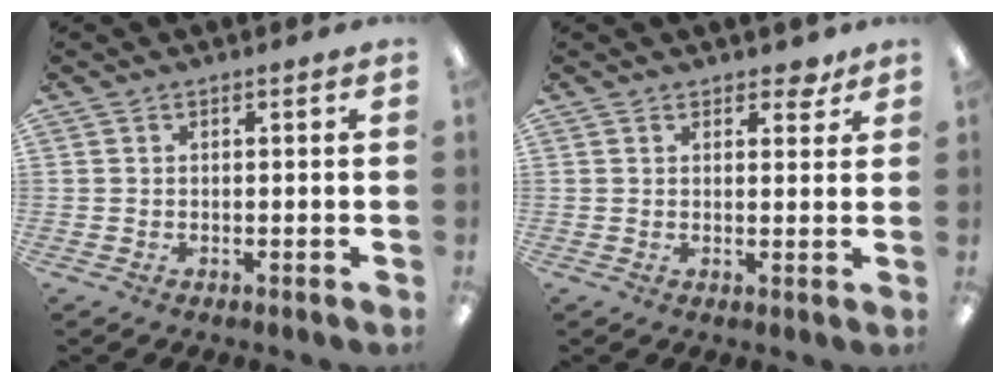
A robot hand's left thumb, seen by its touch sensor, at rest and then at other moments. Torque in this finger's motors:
{"motor_torque": [-0.02, 0.07, -0.30, 0.10, 0.02]}